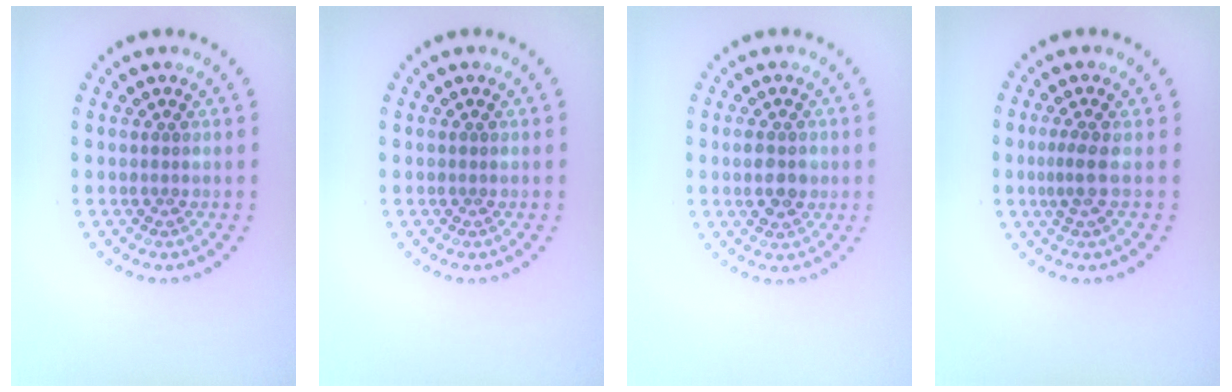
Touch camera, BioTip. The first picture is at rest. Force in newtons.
{"total": 0.0}
{"total": 2.7, "press": 2.7, "slide": 0.1}
{"total": 1.9, "press": 1.3, "slide": 1.3}